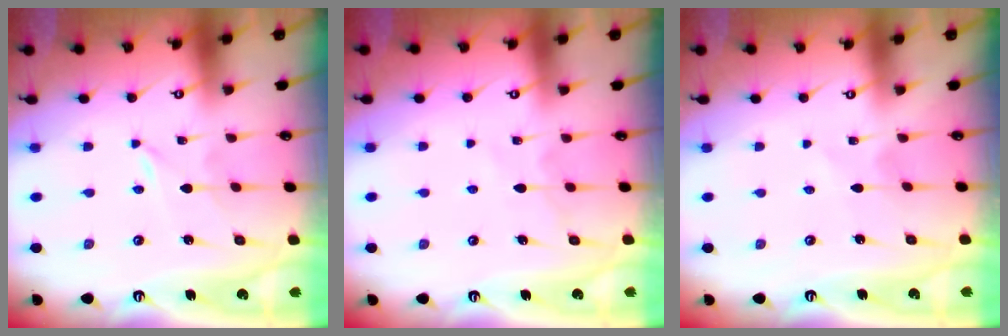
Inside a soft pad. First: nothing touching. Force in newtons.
{"total": 5.3, "press": 5.2, "slide": 0.7}
{"total": 2.2, "press": 2.2, "slide": 0.3}